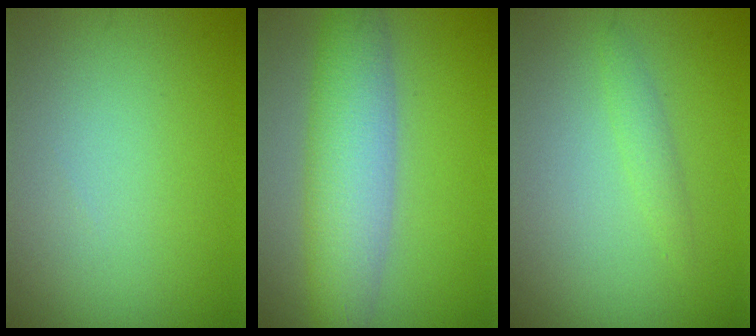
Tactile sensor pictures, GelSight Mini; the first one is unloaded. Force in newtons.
{"total": 5.9, "press": 5.9, "slide": 0.4}
{"total": 1.2, "press": 1.2, "slide": 0.0}